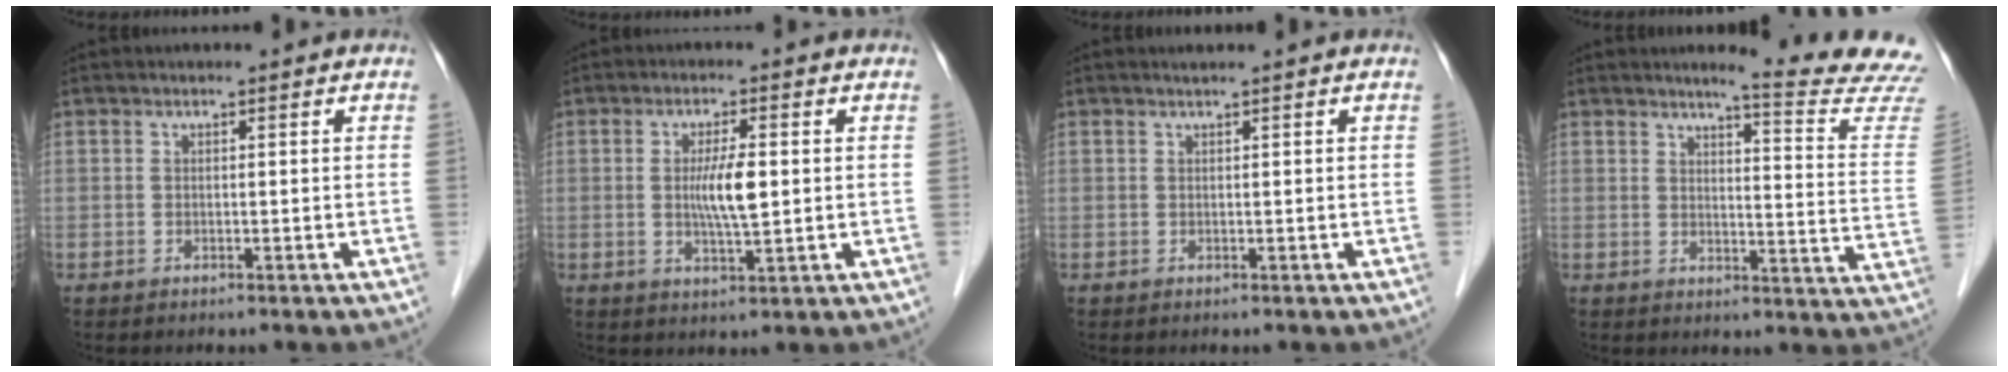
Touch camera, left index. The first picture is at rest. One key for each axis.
{"total": 5.4, "fx": 0.2, "fy": 0.7, "fz": 5.3, "tx": -0.100, "ty": -0.002, "tz": 0.004}
{"total": 1.2, "fx": 1.0, "fy": -0.2, "fz": 0.6, "tx": -0.011, "ty": 0.010, "tz": 0.021}
{"total": 14.4, "fx": 13.7, "fy": -1.7, "fz": 4.1, "tx": -0.051, "ty": -0.110, "tz": 0.144}